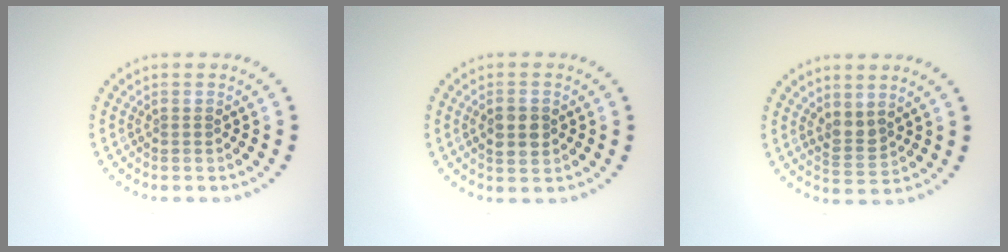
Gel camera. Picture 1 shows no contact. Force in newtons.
{"total": 2.5, "press": 2.4, "slide": 0.2}
{"total": 1.9, "press": 1.6, "slide": 1.0}